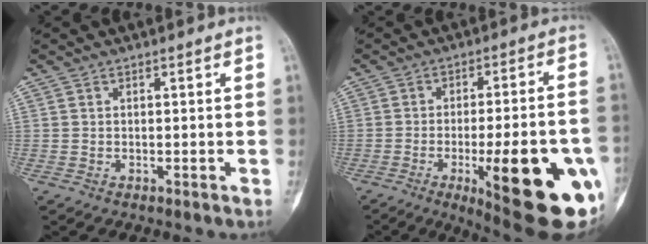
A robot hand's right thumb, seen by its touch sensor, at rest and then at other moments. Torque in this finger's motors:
{"motor_torque": [2.80, 2.21, 1.57, -1.20, 0.54]}